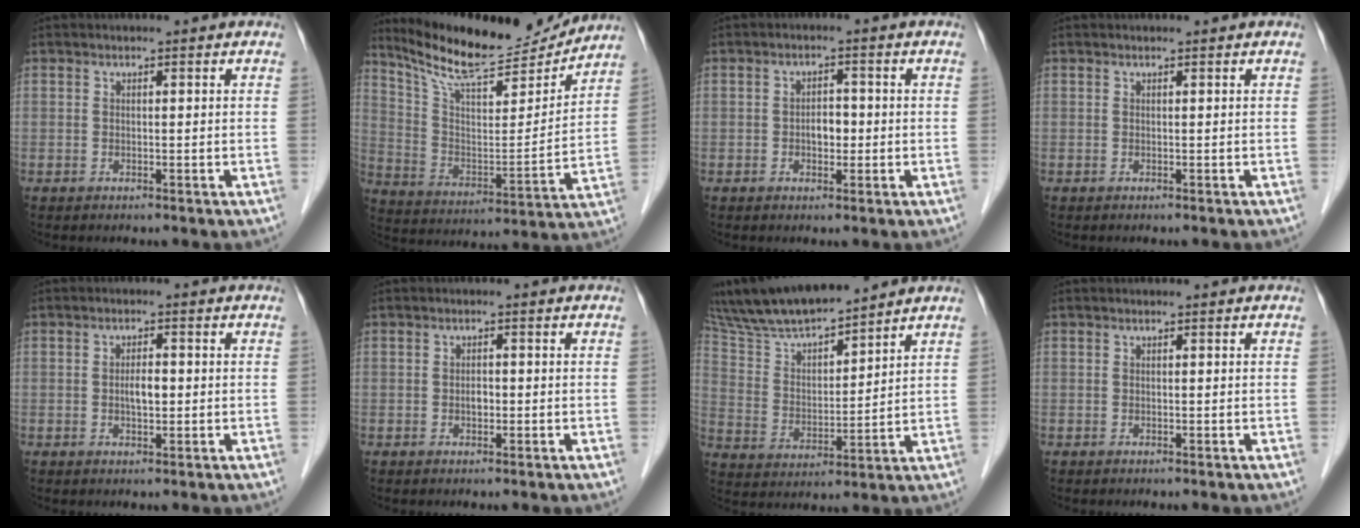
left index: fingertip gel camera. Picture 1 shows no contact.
{"total": 16.6, "force": [15.6, 2.1, 5.3], "torque": [-0.104, -0.018, 0.258]}
{"total": 2.6, "force": [-0.5, 1.6, 2.0], "torque": [-0.029, 0.007, -0.006]}
{"total": 0.0}
{"total": 2.5, "force": [-0.1, 0.9, 2.3], "torque": [-0.042, 0.002, -0.001]}
{"total": 1.1, "force": [-0.3, 0.7, 0.8], "torque": [-0.015, 0.002, -0.004]}
{"total": 14.2, "force": [12.9, 1.6, 5.8], "torque": [-0.117, 0.012, 0.247]}
{"total": 0.0}